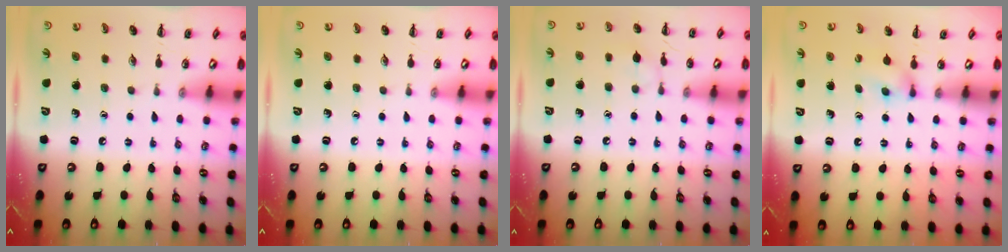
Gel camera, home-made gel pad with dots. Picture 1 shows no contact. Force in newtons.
{"total": 0.0}
{"total": 5.8, "press": 5.5, "slide": 1.8}
{"total": 5.1, "press": 4.9, "slide": 1.6}